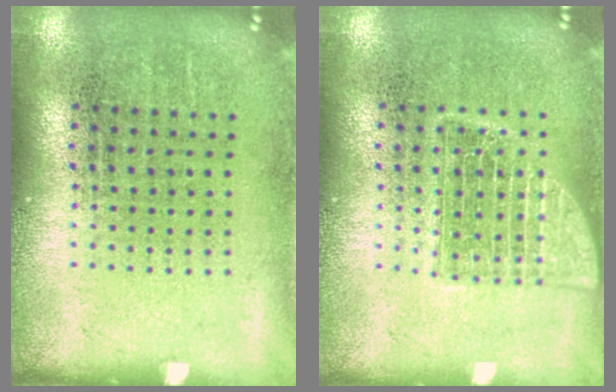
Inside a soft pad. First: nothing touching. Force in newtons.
{"total": 1.5, "press": 1.5, "slide": 0.2}